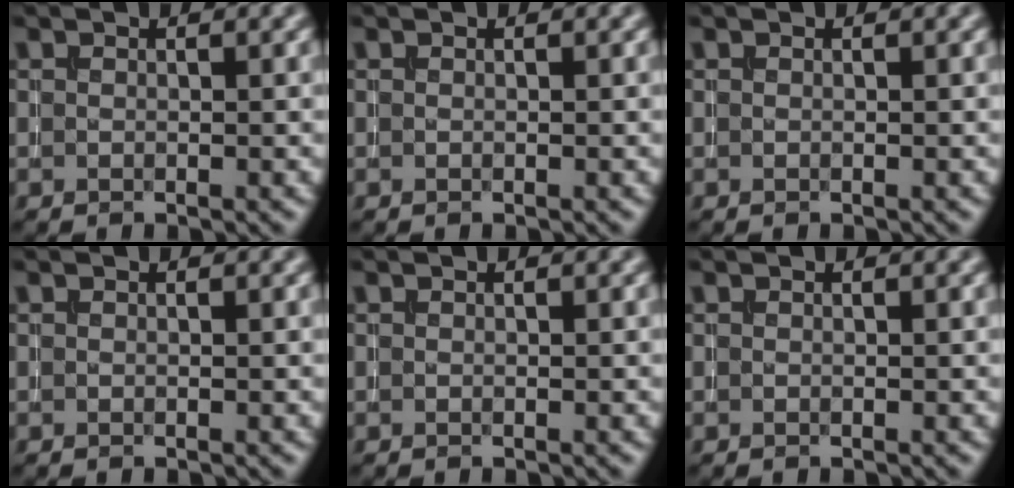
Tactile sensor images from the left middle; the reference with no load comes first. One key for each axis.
{"total": 0.0}
{"total": 0.0}
{"total": 0.0}
{"total": 0.0}
{"total": 0.0}